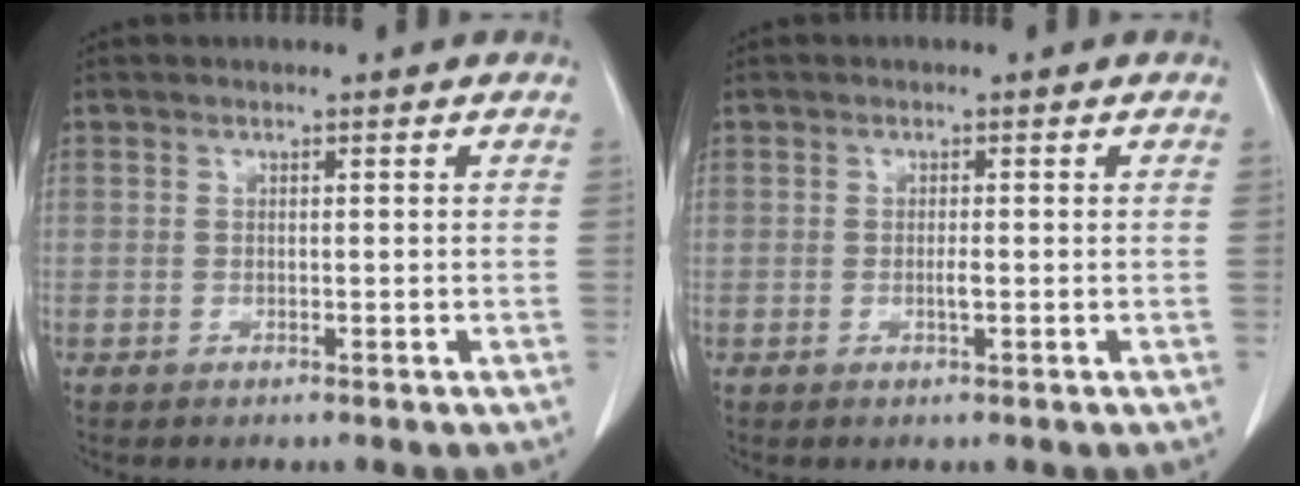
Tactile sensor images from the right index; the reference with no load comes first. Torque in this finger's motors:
{"motor_torque": [0.65, -0.11, 0.32, 0.07]}